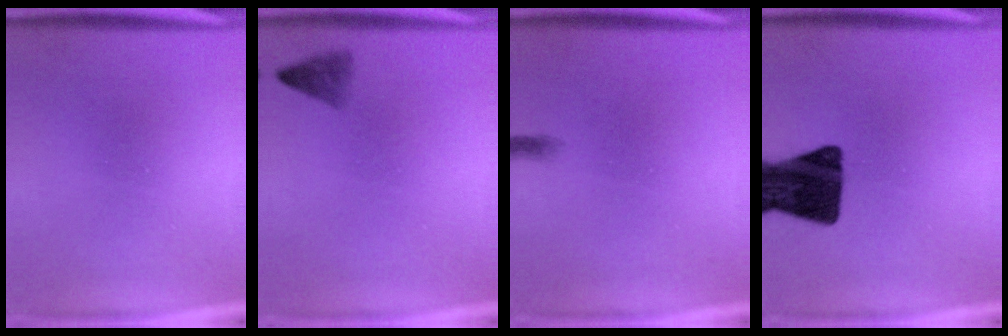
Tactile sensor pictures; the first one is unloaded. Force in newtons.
{"total": 1.0}
{"total": 0.6}
{"total": 14.3}